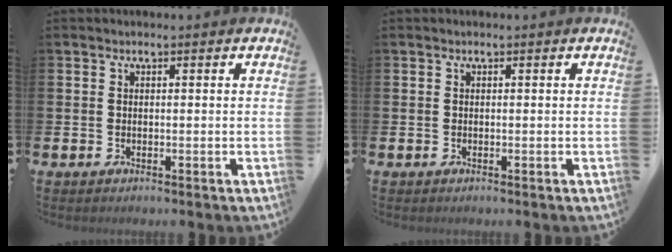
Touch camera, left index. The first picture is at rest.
{"total": 0.0}